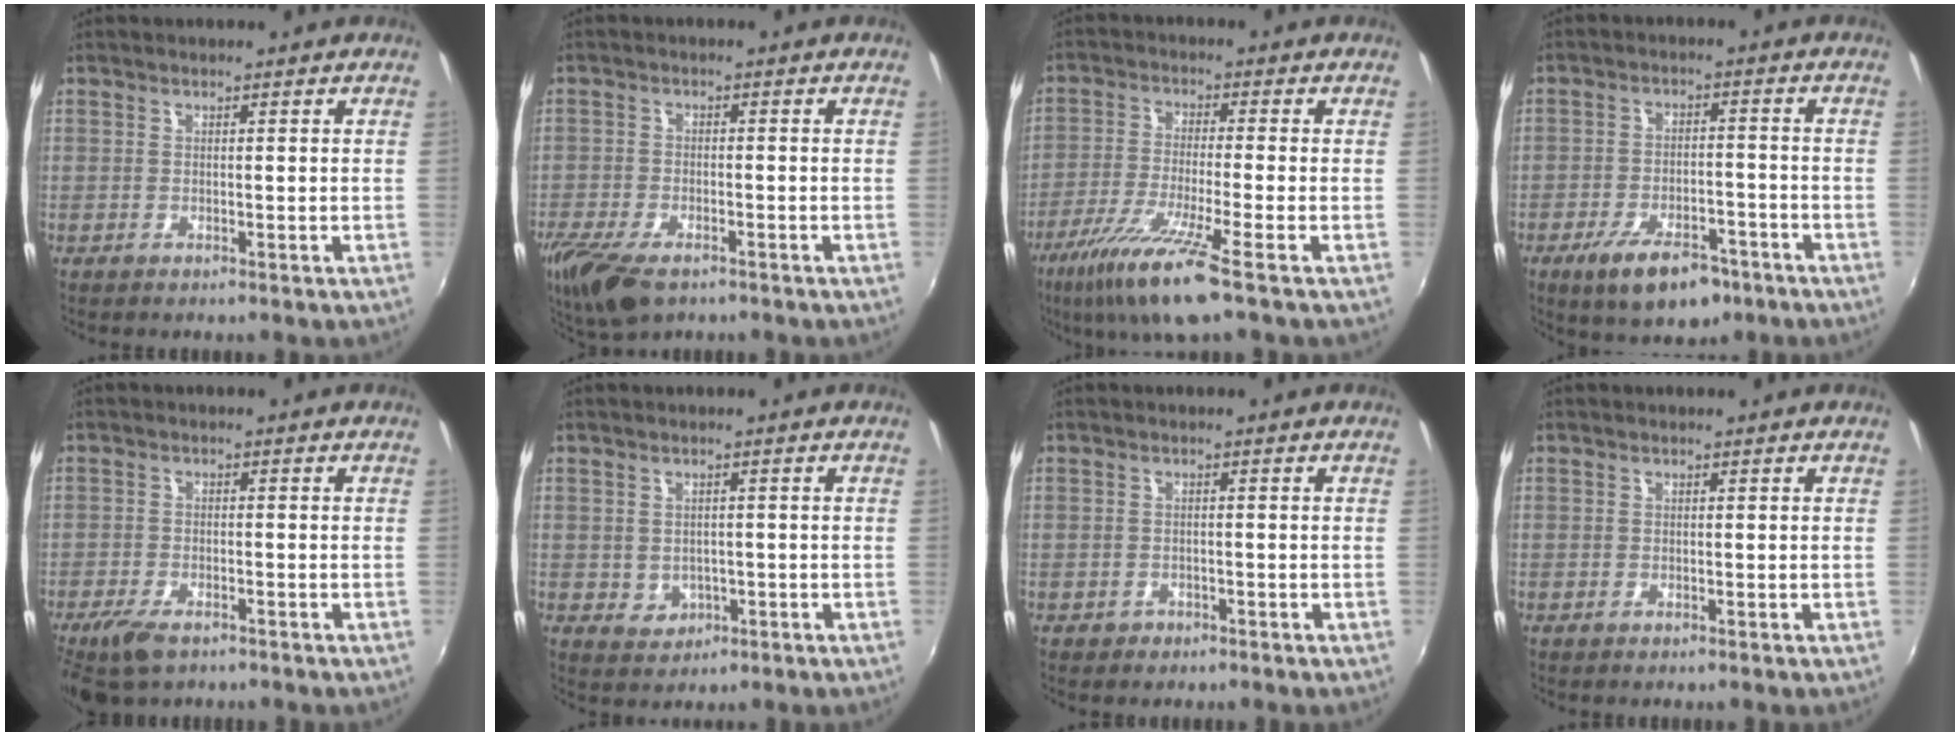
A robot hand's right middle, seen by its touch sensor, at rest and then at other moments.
{"total": 11.4, "force": [-7.7, 5.0, 6.9], "torque": [-0.166, -0.037, -0.138]}
{"total": 11.7, "force": [-7.3, 0.1, 9.2], "torque": [-0.198, -0.033, -0.134]}
{"total": 11.1, "force": [-7.1, 4.8, 7.1], "torque": [-0.145, -0.009, -0.107]}
{"total": 6.4, "force": [-4.5, 2.6, 3.7], "torque": [-0.097, -0.017, -0.083]}
{"total": 3.3, "force": [-0.4, 3.0, 1.2], "torque": [-0.025, 0.004, 0.005]}
{"total": 1.7, "force": [-1.0, 1.3, 0.4], "torque": [-0.012, 0.000, -0.013]}
{"total": 0.0}